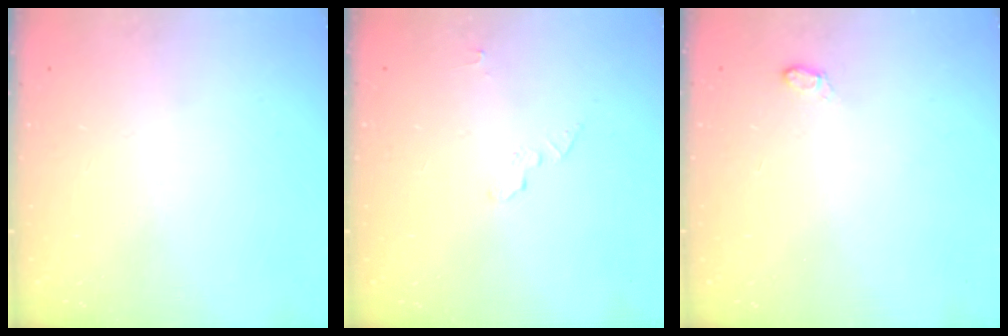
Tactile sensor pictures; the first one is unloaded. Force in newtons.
{"total": 2.8, "press": 2.8, "slide": 0.1}
{"total": 4.8, "press": 4.8, "slide": 0.6}